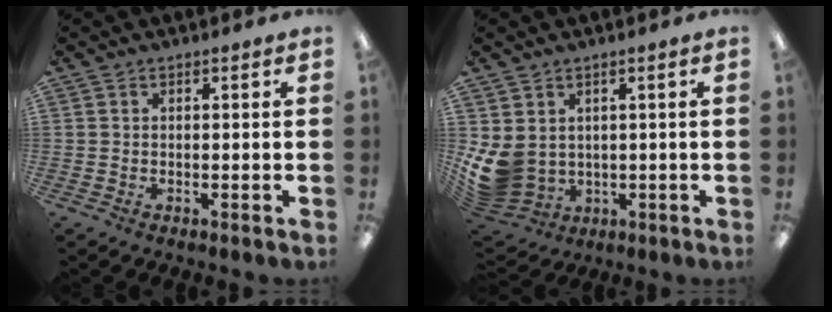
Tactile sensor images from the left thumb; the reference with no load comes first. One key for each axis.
{"total": 8.0, "fx": 0.9, "fy": 6.9, "fz": 4.0, "tx": -0.110, "ty": -0.023, "tz": 0.024}